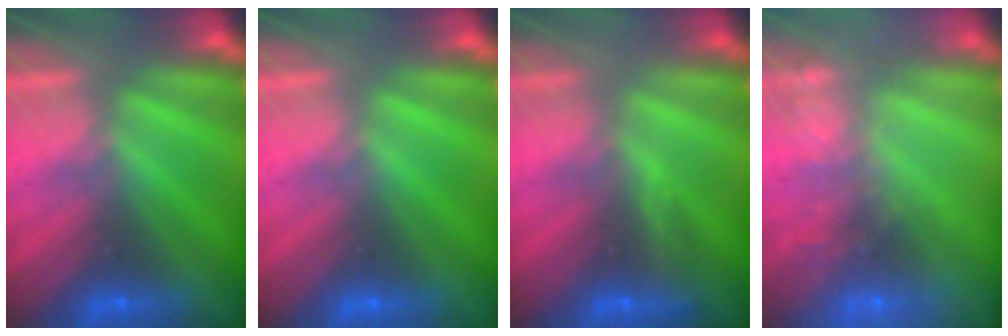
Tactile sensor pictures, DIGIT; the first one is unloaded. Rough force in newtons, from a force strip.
{"total": 0.0}
{"total": 3.0}
{"total": 7.8}